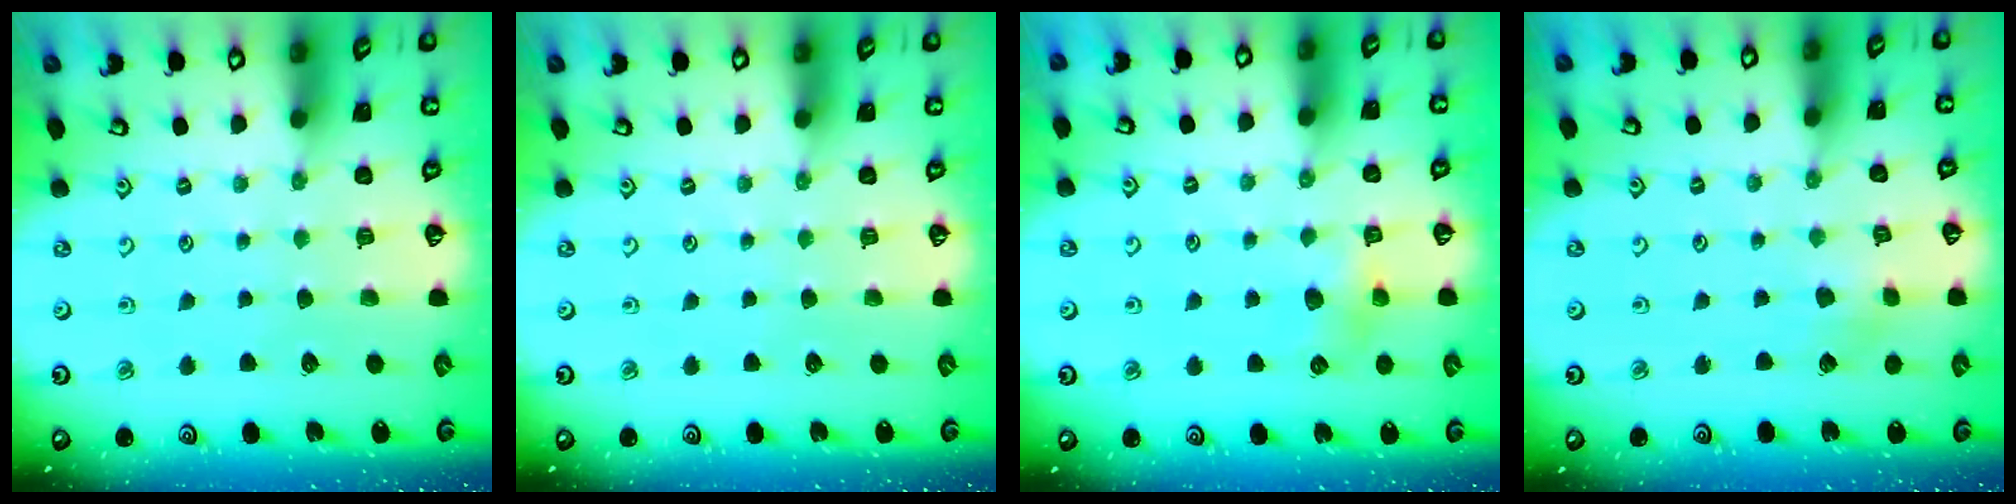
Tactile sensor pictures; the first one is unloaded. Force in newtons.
{"total": 0.0}
{"total": 4.7, "press": 4.7, "slide": 0.7}
{"total": 2.4, "press": 2.3, "slide": 0.6}